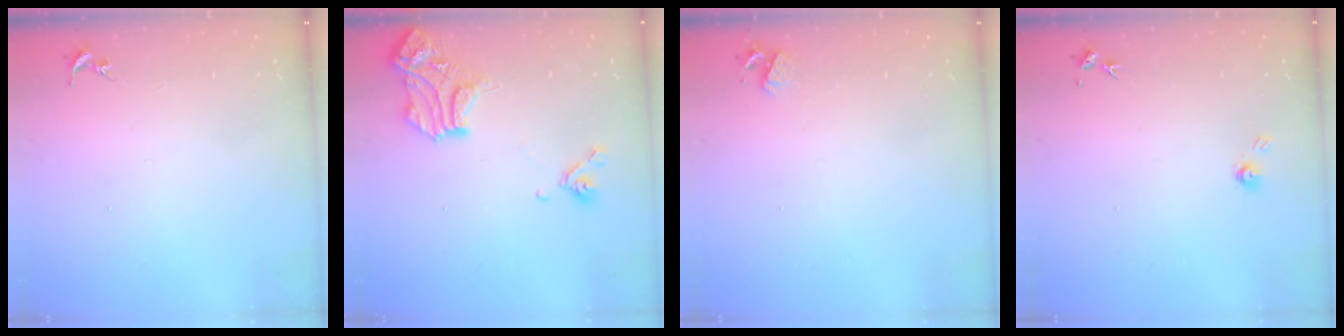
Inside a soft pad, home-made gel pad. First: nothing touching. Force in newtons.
{"total": 14.9, "press": 14.8, "slide": 1.2}
{"total": 4.1, "press": 4.0, "slide": 0.6}
{"total": 4.0, "press": 4.0, "slide": 0.3}